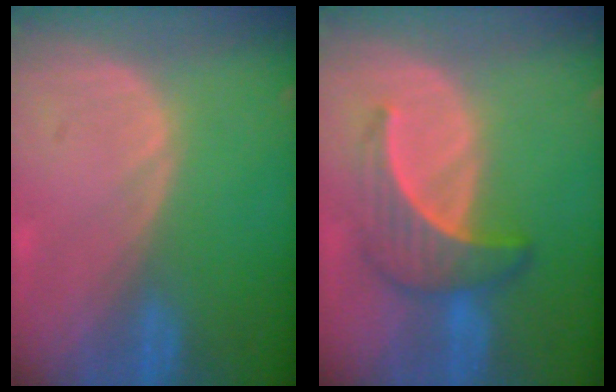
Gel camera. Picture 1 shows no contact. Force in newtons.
{"total": 6.4, "press": 6.1, "slide": 1.9}